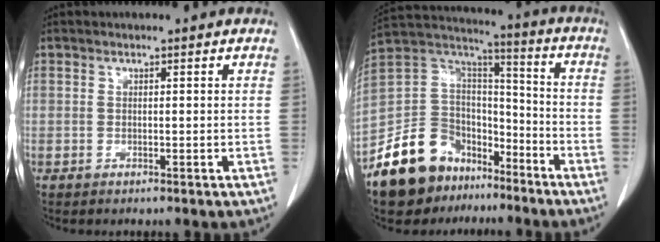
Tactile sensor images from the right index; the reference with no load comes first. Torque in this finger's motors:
{"motor_torque": [0.08, 0.00, -0.34, -0.14]}